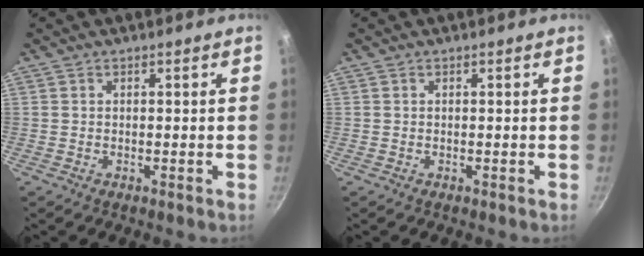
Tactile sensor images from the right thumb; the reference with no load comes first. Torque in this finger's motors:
{"motor_torque": [-0.14, -0.14, 0.19, 0.05, 0.00]}